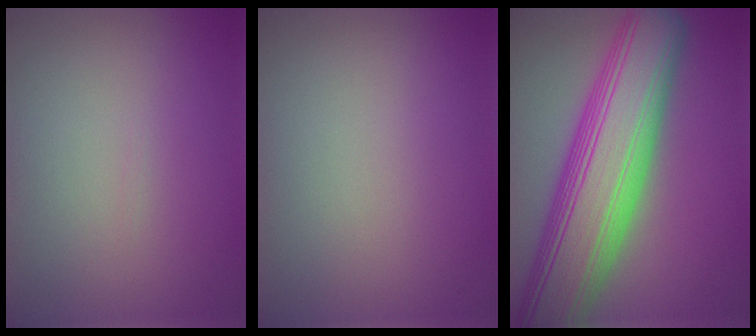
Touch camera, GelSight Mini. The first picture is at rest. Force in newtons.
{"total": 0.0}
{"total": 12.5, "press": 12.5, "slide": 0.5}